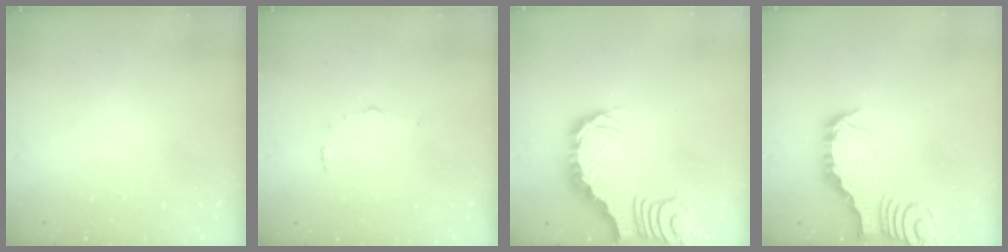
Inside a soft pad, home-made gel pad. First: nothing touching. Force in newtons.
{"total": 4.8, "press": 4.8, "slide": 0.3}
{"total": 4.3, "press": 4.3, "slide": 0.5}
{"total": 3.3, "press": 3.3, "slide": 0.4}